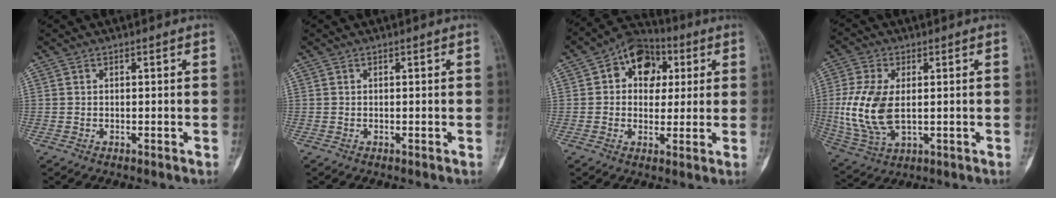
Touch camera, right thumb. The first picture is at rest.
{"total": 0.0}
{"total": 11.2, "force": [3.3, 8.3, 6.7], "torque": [-0.056, 0.010, 0.041]}
{"total": 12.9, "force": [0.3, 7.3, 10.6], "torque": [-0.236, -0.008, 0.016]}